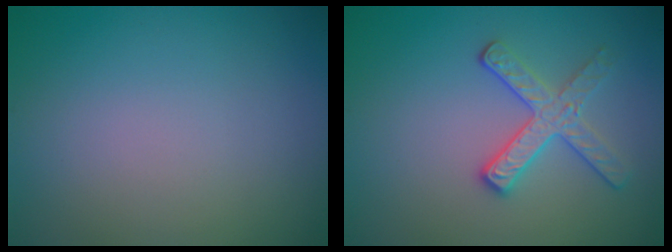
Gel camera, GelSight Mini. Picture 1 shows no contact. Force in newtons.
{"total": 2.8, "press": 2.6, "slide": 1.0}